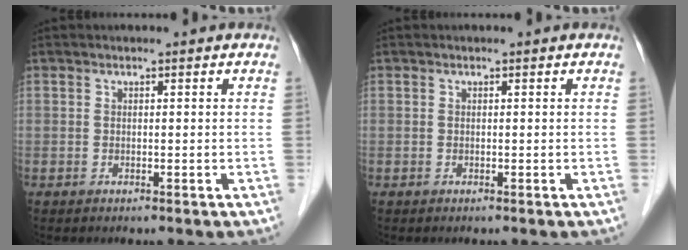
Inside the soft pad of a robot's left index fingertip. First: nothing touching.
{"total": 0.0}